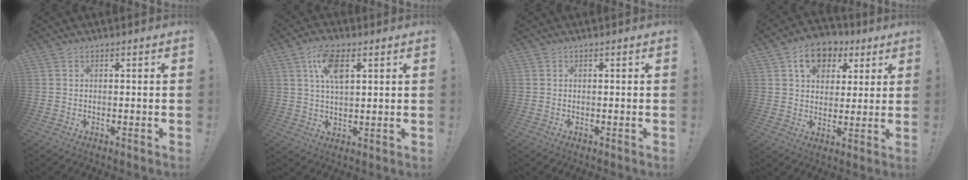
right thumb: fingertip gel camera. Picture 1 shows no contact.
{"total": 9.4, "force": [3.8, 4.3, 7.4], "torque": [-0.130, 0.002, 0.068]}
{"total": 0.0}
{"total": 10.9, "force": [5.2, 8.1, 5.1], "torque": [-0.071, -0.017, 0.097]}